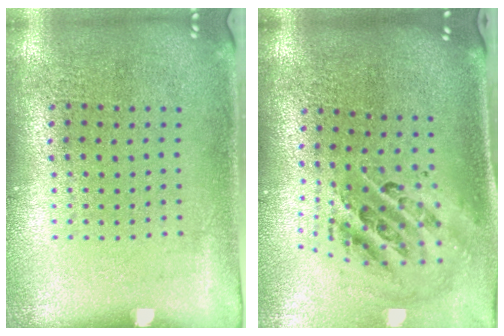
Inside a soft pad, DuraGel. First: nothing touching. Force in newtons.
{"total": 1.6, "press": 1.3, "slide": 0.8}